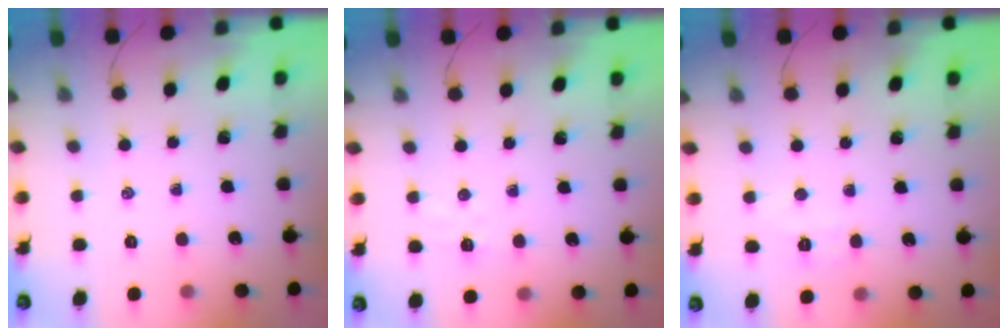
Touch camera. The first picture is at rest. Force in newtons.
{"total": 4.2, "press": 4.1, "slide": 0.8}
{"total": 4.7, "press": 4.6, "slide": 1.0}